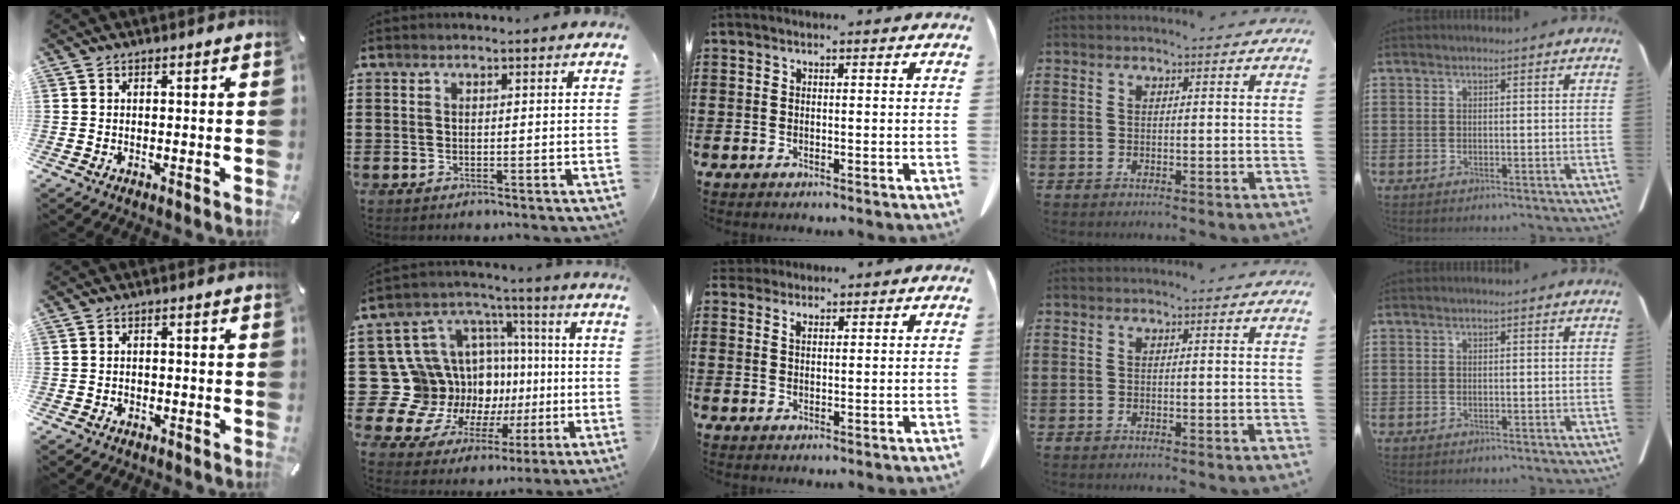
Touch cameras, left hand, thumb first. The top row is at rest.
{"thumb": {"total": 1.5, "force": [-0.8, 1.0, 0.7], "torque": [-0.016, 0.003, -0.018]}, "index": {"total": 16.4, "force": [-0.6, 15.4, 5.6], "torque": [-0.158, -0.035, 0.035]}, "middle": {"total": 1.9, "force": [1.7, 0.7, 0.7], "torque": [-0.018, 0.003, 0.034]}}